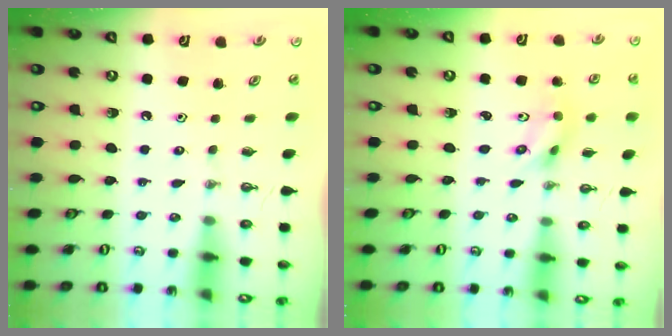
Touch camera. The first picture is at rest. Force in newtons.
{"total": 7.3, "press": 2.5, "slide": 6.8}